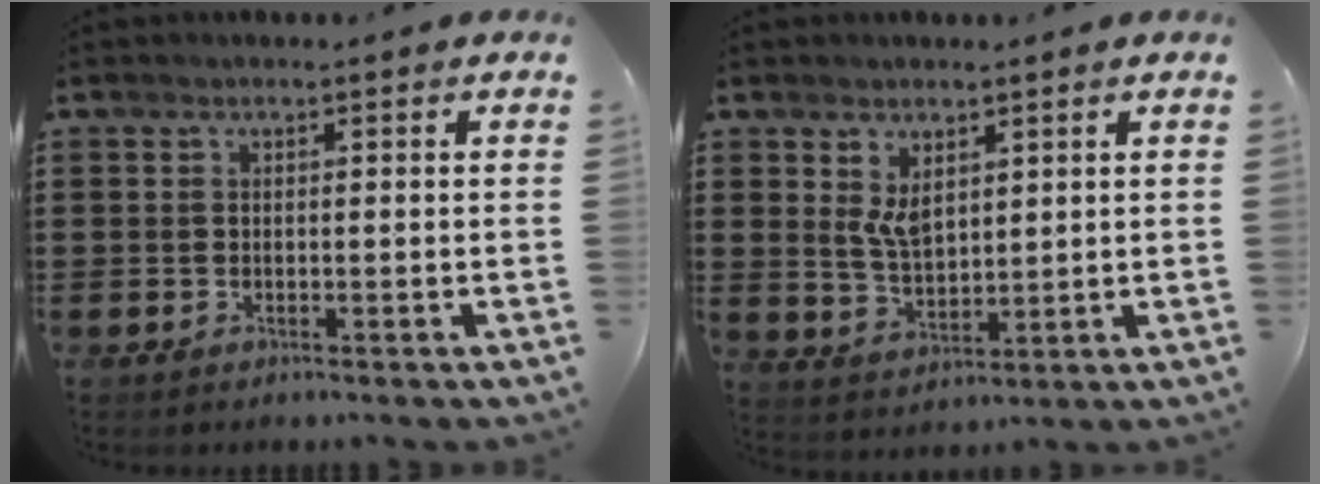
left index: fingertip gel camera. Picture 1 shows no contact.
{"total": 4.5, "force": [2.5, 2.5, 2.8], "torque": [-0.055, -0.001, 0.045]}